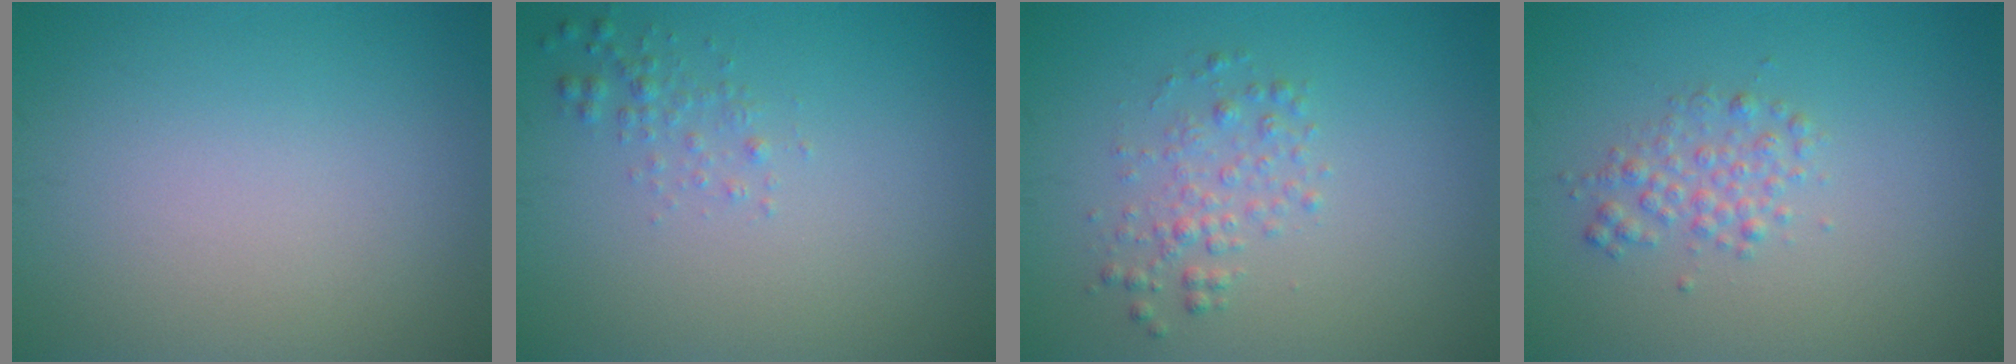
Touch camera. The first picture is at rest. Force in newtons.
{"total": 1.1, "press": 1.1, "slide": 0.1}
{"total": 2.0, "press": 2.0, "slide": 0.0}
{"total": 2.0, "press": 2.0, "slide": 0.0}